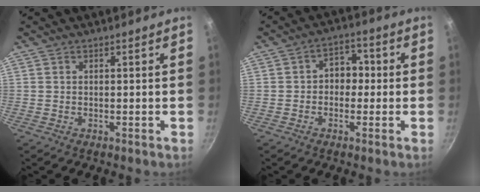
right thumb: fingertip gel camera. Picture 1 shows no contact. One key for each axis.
{"total": 5.4, "fx": -0.1, "fy": 4.1, "fz": 3.6, "tx": -0.020, "ty": 0.019, "tz": -0.014}